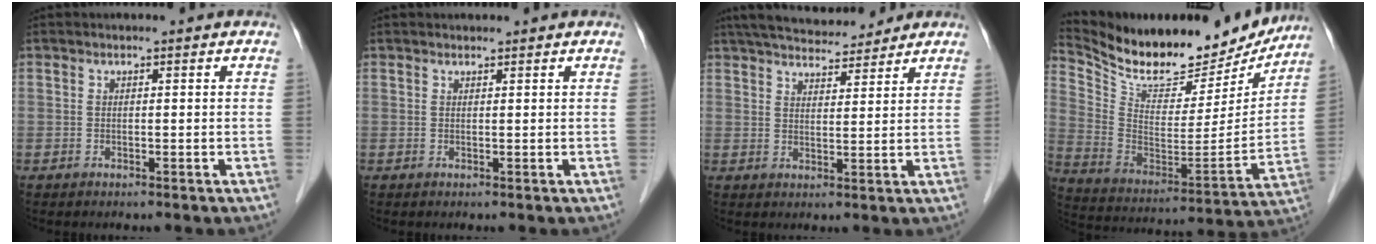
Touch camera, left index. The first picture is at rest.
{"total": 0.9, "force": [0.8, 0.2, 0.2], "torque": [-0.008, 0.007, 0.015]}
{"total": 13.1, "force": [11.7, 2.7, 5.4], "torque": [-0.085, 0.026, 0.177]}
{"total": 22.7, "force": [20.3, 6.4, 7.9], "torque": [-0.151, -0.024, 0.318]}